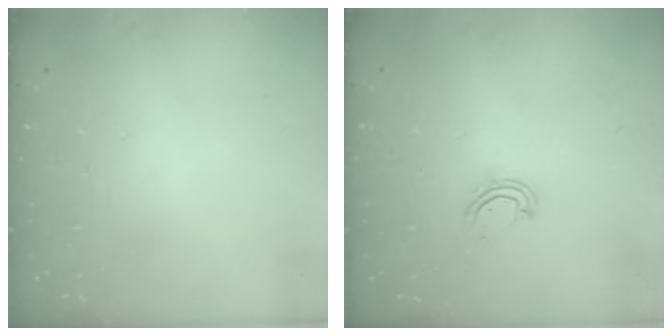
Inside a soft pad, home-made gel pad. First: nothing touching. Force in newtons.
{"total": 5.0, "press": 5.0, "slide": 0.3}